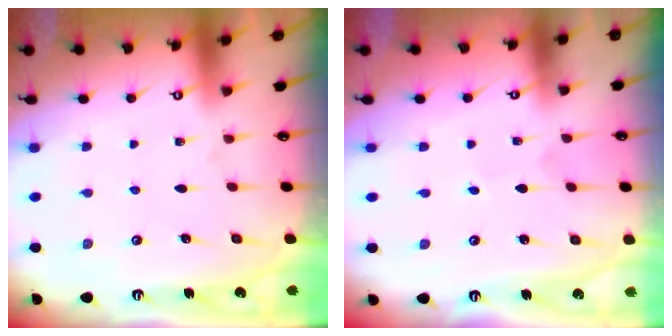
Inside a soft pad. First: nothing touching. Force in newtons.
{"total": 0.6, "press": 0.6, "slide": 0.0}